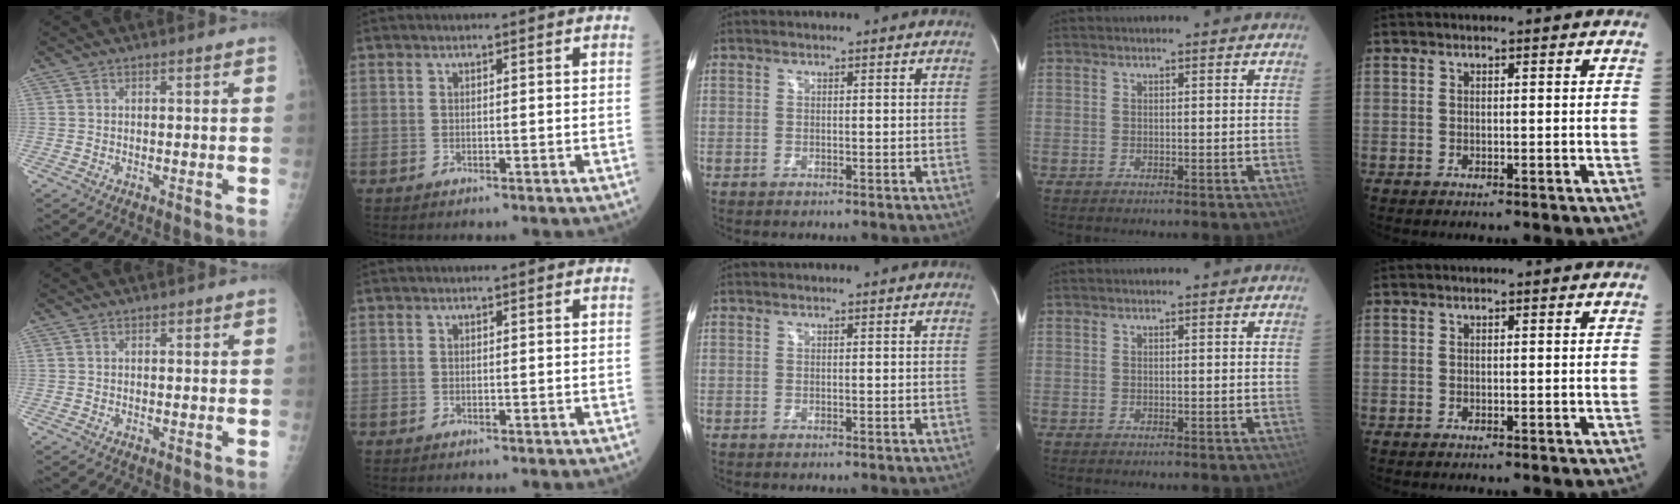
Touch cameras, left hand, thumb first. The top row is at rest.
{}